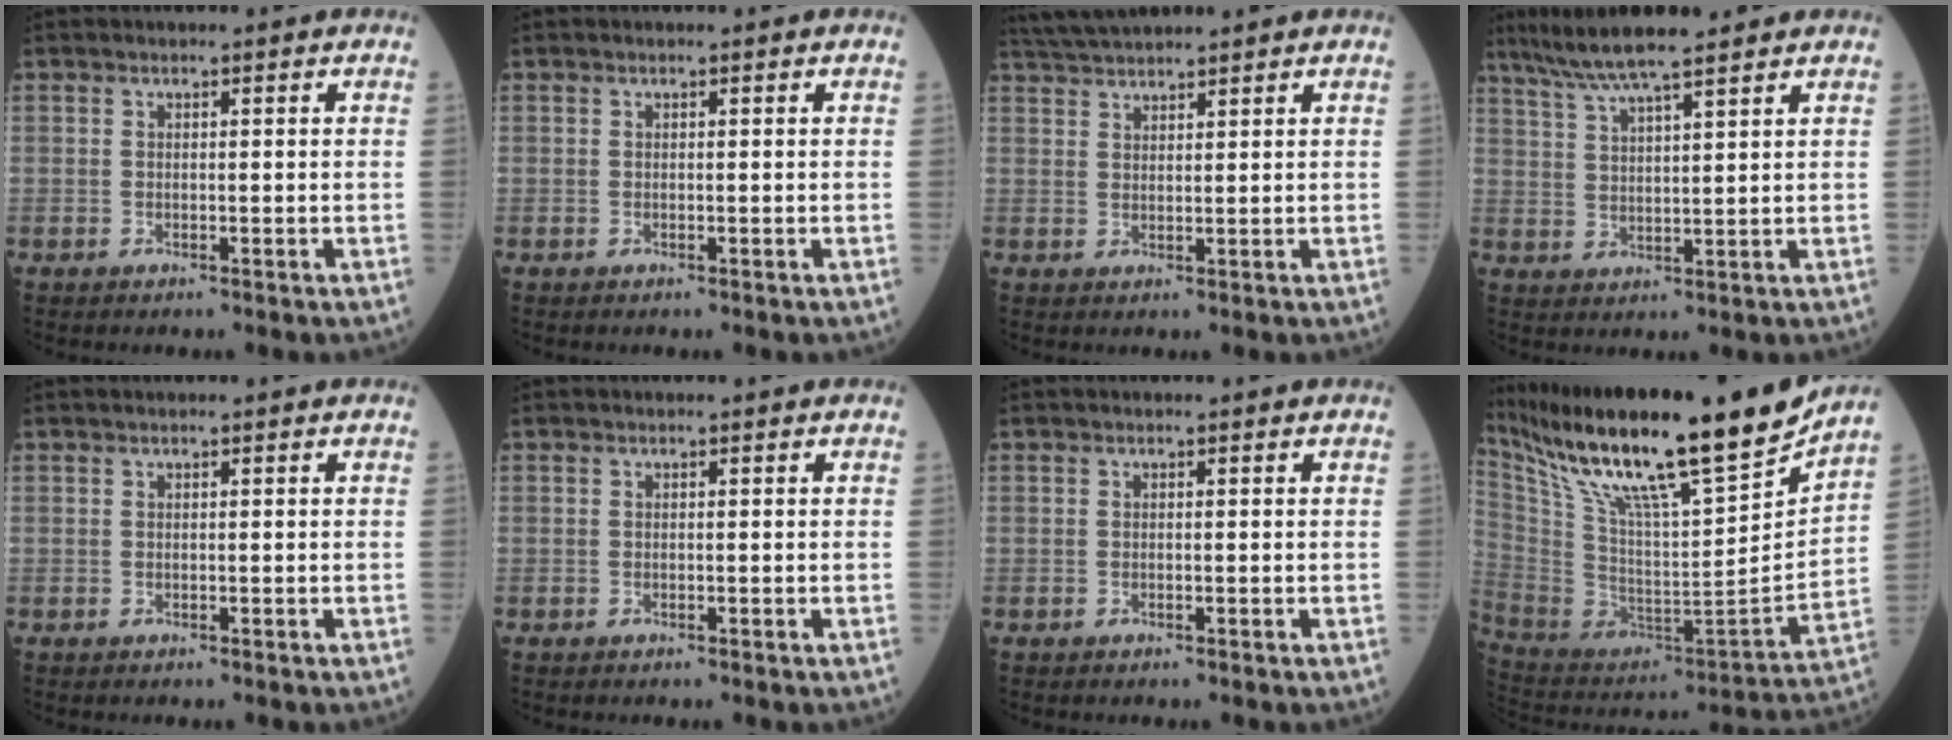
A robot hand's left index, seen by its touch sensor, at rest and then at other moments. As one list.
[{"total": 0.0}, {"total": 6.0, "force": [5.7, -0.1, 2.0], "torque": [-0.041, 0.033, 0.106]}, {"total": 10.1, "force": [8.3, 0.1, 5.6], "torque": [-0.099, 0.026, 0.139]}, {"total": 0.0}, {"total": 0.0}, {"total": 0.0}, {"total": 26.5, "force": [20.8, 1.9, 16.4], "torque": [-0.302, -0.019, 0.350]}]